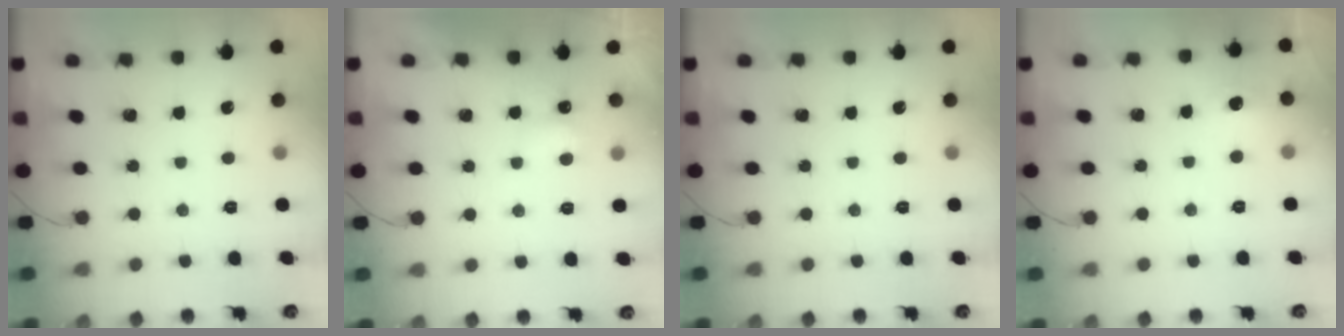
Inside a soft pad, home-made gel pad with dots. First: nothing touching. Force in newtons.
{"total": 3.3, "press": 3.2, "slide": 0.8}
{"total": 0.0}
{"total": 4.9, "press": 4.6, "slide": 1.7}